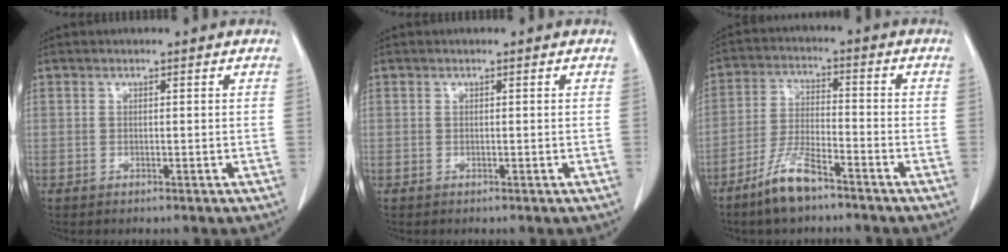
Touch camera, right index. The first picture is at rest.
{"total": 0.0}
{"total": 8.0, "force": [-5.8, 1.6, 5.3], "torque": [-0.112, -0.011, -0.114]}